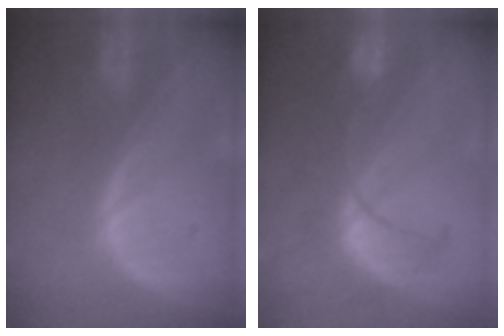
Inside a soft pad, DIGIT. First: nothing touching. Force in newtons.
{"total": 8.3, "press": 8.3, "slide": 0.8}